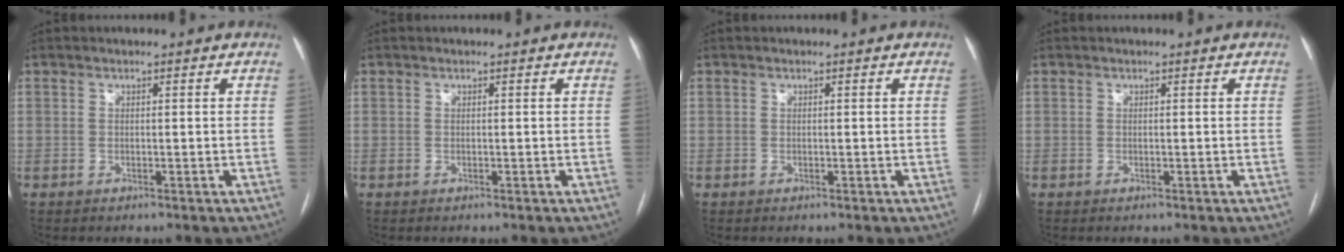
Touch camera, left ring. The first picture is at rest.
{"total": 0.0}
{"total": 0.0}
{"total": 0.0}